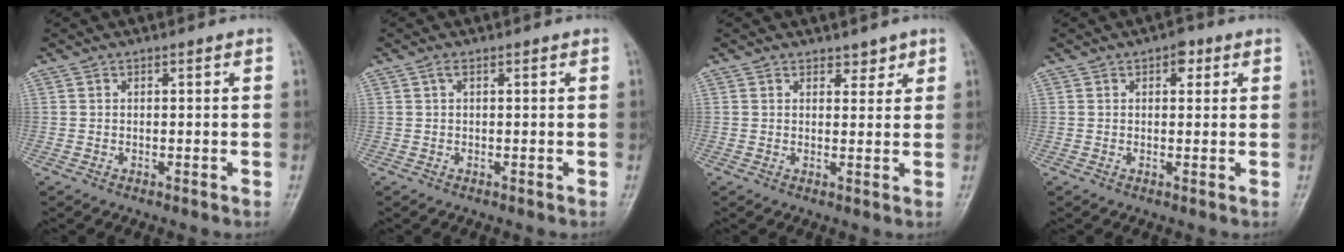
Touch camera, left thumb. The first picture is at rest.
{"total": 0.6, "force": [0.3, 0.2, 0.5], "torque": [-0.016, 0.006, 0.003]}
{"total": 2.3, "force": [1.8, 1.3, 0.7], "torque": [0.010, -0.010, 0.022]}
{"total": 2.7, "force": [1.2, 1.6, 1.8], "torque": [-0.011, 0.001, 0.011]}